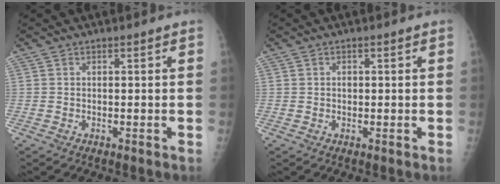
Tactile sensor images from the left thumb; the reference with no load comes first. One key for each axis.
{"total": 0.9, "fx": 0.2, "fy": 0.8, "fz": 0.5, "tx": -0.005, "ty": 0.002, "tz": 0.002}